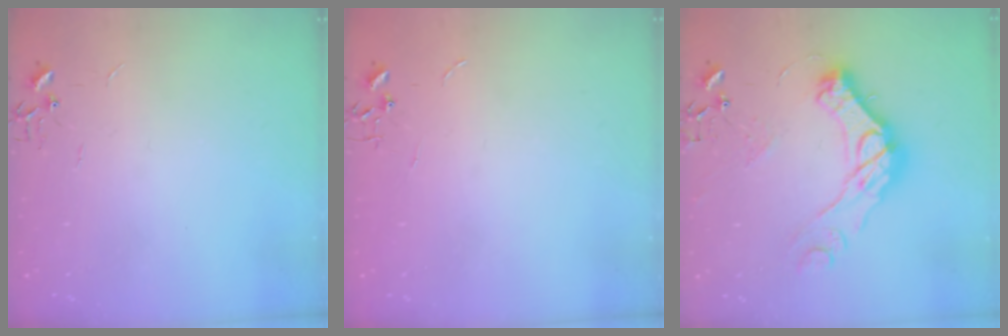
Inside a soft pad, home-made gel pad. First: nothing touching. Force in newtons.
{"total": 0.0}
{"total": 18.7, "press": 18.6, "slide": 1.4}